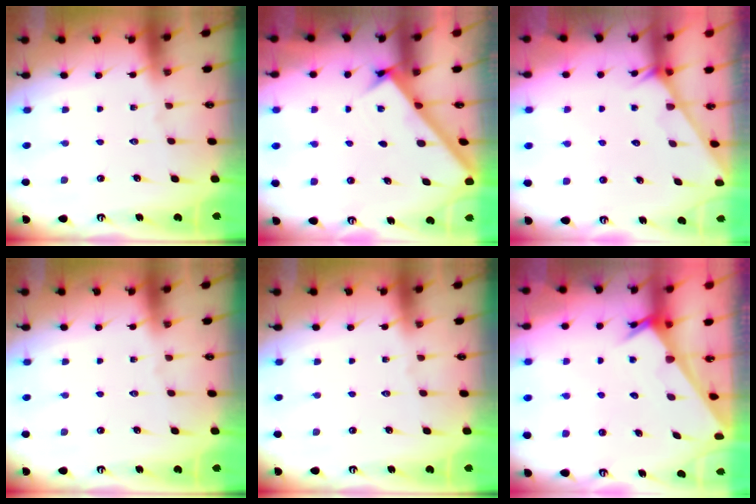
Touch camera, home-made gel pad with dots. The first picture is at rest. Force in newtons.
{"total": 2.6, "press": 2.6, "slide": 0.3}
{"total": 1.5, "press": 1.4, "slide": 0.1}
{"total": 0.0}
{"total": 0.0}
{"total": 2.5, "press": 2.5, "slide": 0.1}